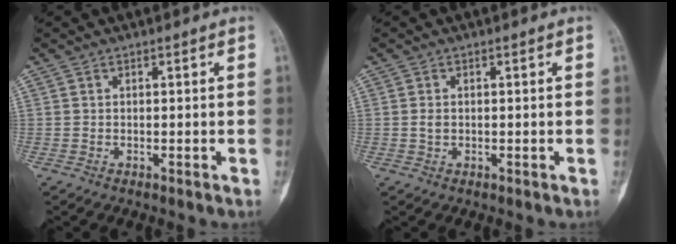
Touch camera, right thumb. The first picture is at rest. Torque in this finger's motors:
{"motor_torque": [0.02, 0.20, -0.04, -0.04, 0.09]}